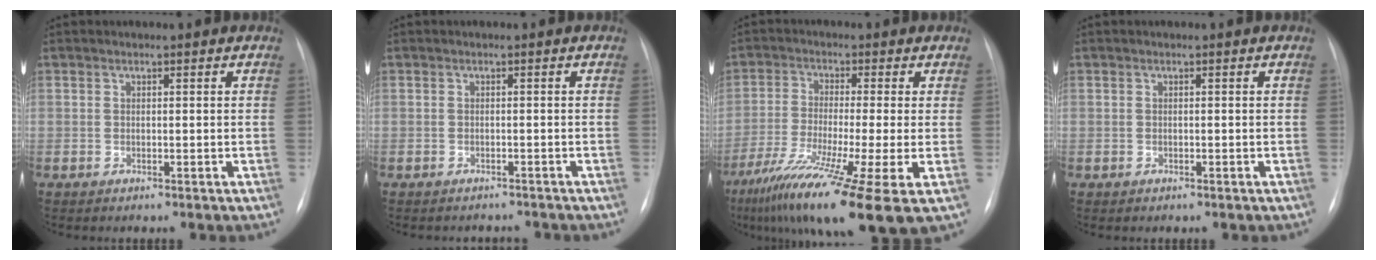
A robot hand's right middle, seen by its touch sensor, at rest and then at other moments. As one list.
[{"total": 3.1, "force": [-2.9, 1.1, -0.1], "torque": [0.006, 0.002, -0.034]}, {"total": 15.8, "force": [-8.4, -0.3, 13.4], "torque": [-0.222, -0.044, -0.146]}, {"total": 0.0}]